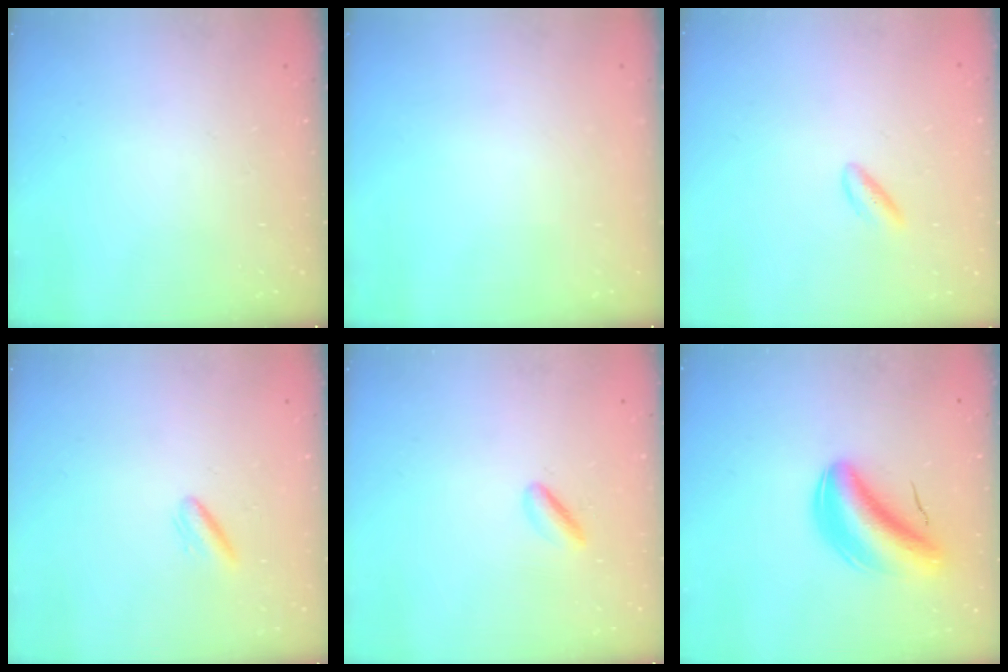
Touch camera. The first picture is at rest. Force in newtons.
{"total": 0.0}
{"total": 2.8, "press": 2.5, "slide": 1.2}
{"total": 3.0, "press": 2.8, "slide": 1.0}
{"total": 3.7, "press": 3.5, "slide": 1.2}
{"total": 5.9, "press": 5.5, "slide": 2.2}